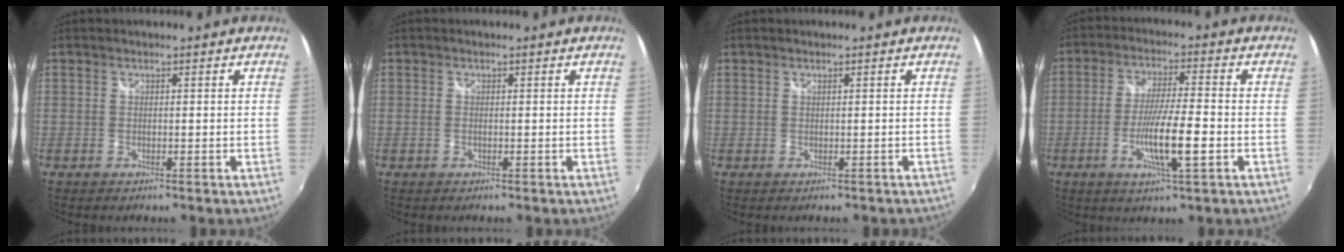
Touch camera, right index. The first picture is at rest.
{"total": 0.5, "force": [-0.2, 0.2, 0.5], "torque": [-0.012, -0.001, -0.005]}
{"total": 0.5, "force": [-0.1, 0.5, 0.1], "torque": [0.001, -0.001, 0.001]}
{"total": 9.7, "force": [-3.2, 0.8, 9.1], "torque": [-0.169, -0.011, -0.057]}